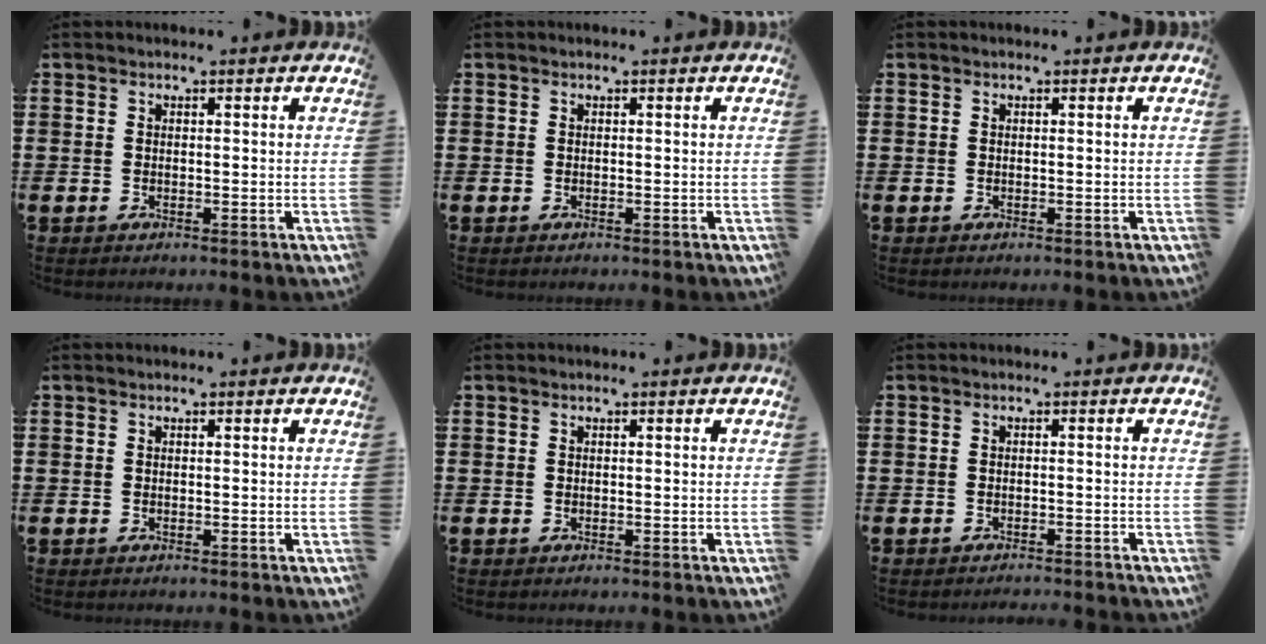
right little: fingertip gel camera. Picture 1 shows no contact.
{"total": 0.0}
{"total": 0.0}
{"total": 0.0}
{"total": 0.0}
{"total": 0.8, "force": [-0.8, -0.2, 0.0], "torque": [-0.001, 0.000, -0.016]}